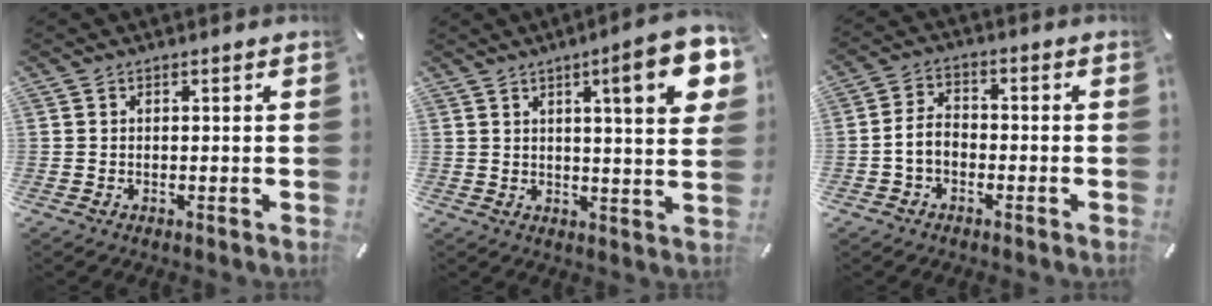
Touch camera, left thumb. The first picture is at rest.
{"total": 14.3, "force": [5.6, 2.6, 12.9], "torque": [-0.180, -0.022, 0.077]}
{"total": 5.3, "force": [-1.9, 3.6, 3.3], "torque": [-0.078, 0.010, -0.042]}